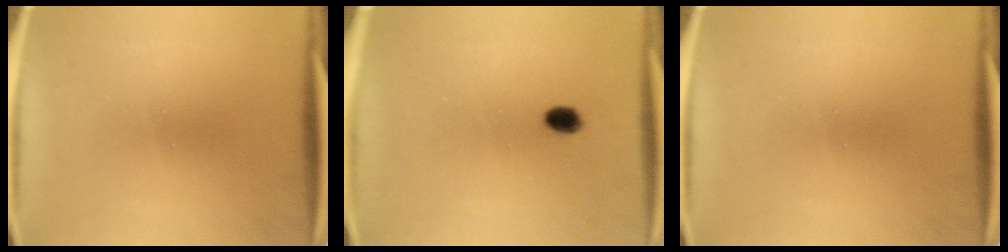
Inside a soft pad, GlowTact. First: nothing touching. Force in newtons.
{"total": 2.4}
{"total": 0.0}